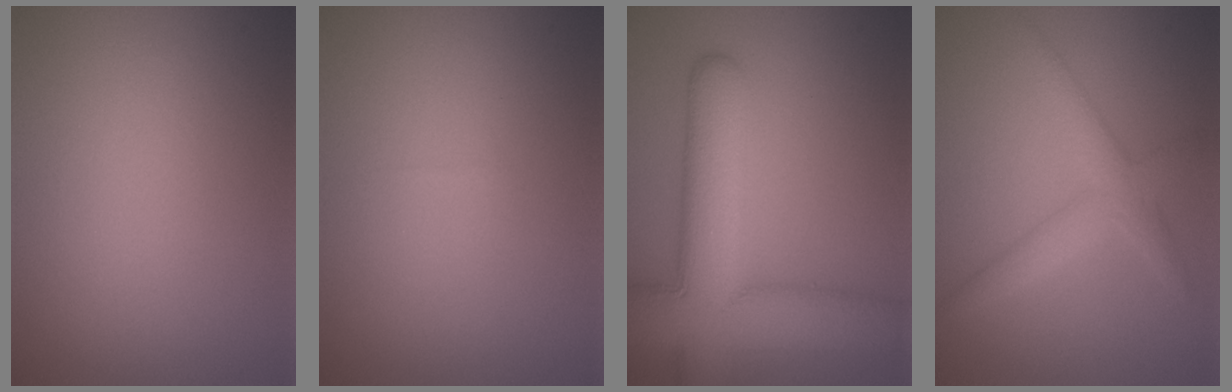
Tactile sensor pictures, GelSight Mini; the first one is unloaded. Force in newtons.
{"total": 0.0}
{"total": 10.6, "press": 10.6, "slide": 0.6}
{"total": 3.0, "press": 3.0, "slide": 0.1}